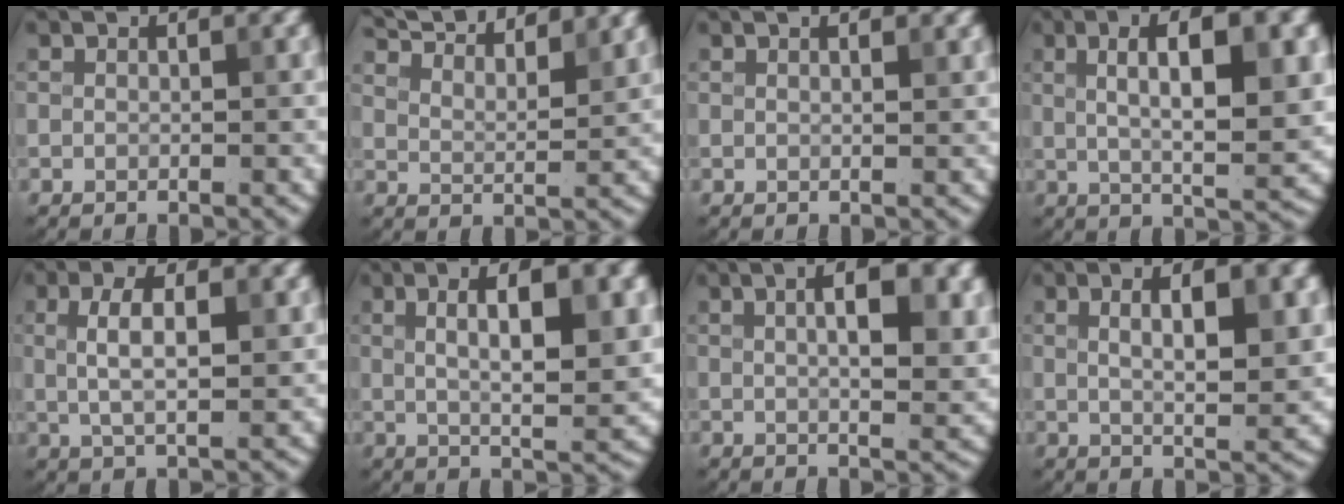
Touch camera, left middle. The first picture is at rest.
{"total": 7.7, "force": [6.9, 1.5, 3.1], "torque": [-0.045, 0.017, 0.089]}
{"total": 2.3, "force": [1.4, 1.0, 1.6], "torque": [-0.003, 0.007, 0.001]}
{"total": 8.9, "force": [1.7, 2.5, 8.4], "torque": [-0.120, 0.005, 0.026]}
{"total": 4.3, "force": [0.8, 1.4, 4.0], "torque": [-0.080, 0.004, 0.014]}
{"total": 7.6, "force": [1.6, 2.1, 7.2], "torque": [-0.103, 0.004, 0.026]}
{"total": 6.1, "force": [1.6, 2.0, 5.5], "torque": [-0.074, 0.006, 0.024]}
{"total": 6.2, "force": [1.6, 1.7, 5.7], "torque": [-0.082, 0.004, 0.027]}